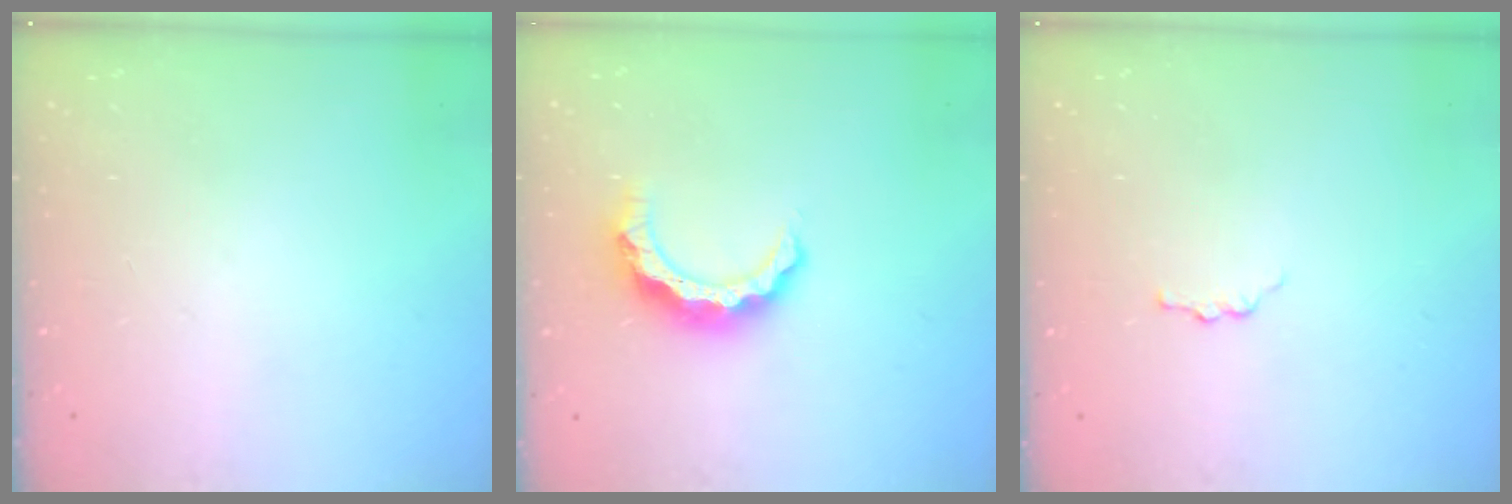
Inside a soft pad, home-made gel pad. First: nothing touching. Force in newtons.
{"total": 8.4, "press": 8.4, "slide": 0.8}
{"total": 2.9, "press": 2.9, "slide": 0.3}